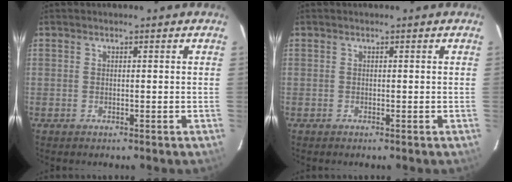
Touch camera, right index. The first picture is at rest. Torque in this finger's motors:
{"motor_torque": [0.00, 0.00, -0.01, 0.01]}